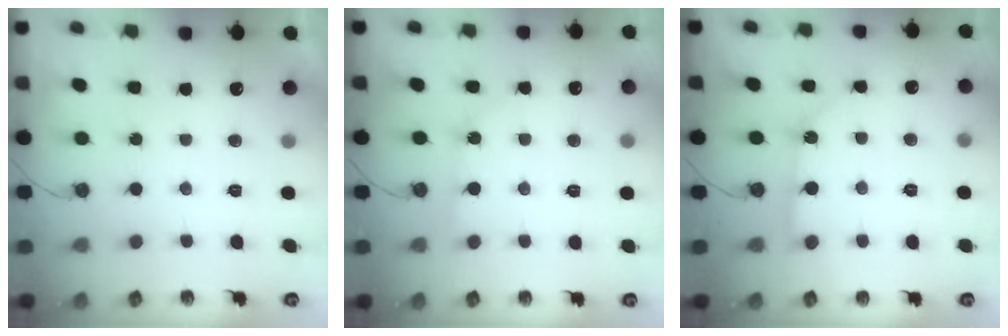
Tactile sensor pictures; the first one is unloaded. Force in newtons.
{"total": 3.9, "press": 3.9, "slide": 0.5}
{"total": 5.1, "press": 5.1, "slide": 0.0}